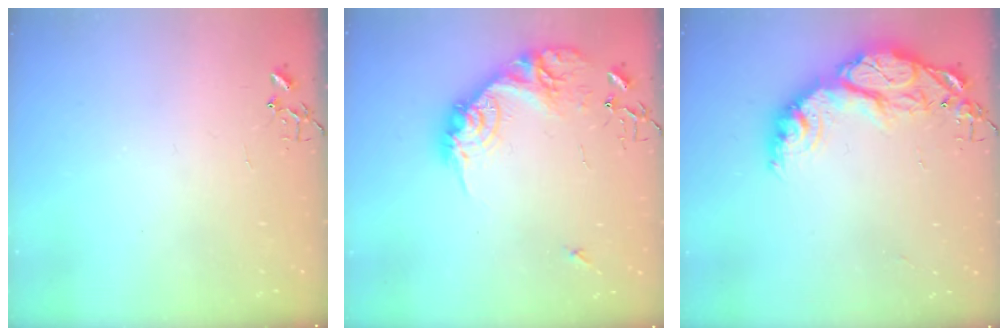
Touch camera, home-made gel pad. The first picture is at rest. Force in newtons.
{"total": 18.2, "press": 18.2, "slide": 1.3}
{"total": 18.6, "press": 18.5, "slide": 1.4}